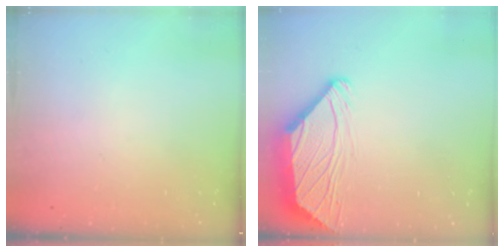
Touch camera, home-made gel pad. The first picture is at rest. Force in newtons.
{"total": 2.8, "press": 2.8, "slide": 0.5}